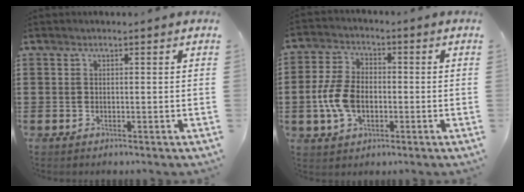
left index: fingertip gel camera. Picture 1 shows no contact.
{"total": 7.9, "force": [-1.4, 4.9, 6.0], "torque": [-0.156, -0.002, -0.034]}